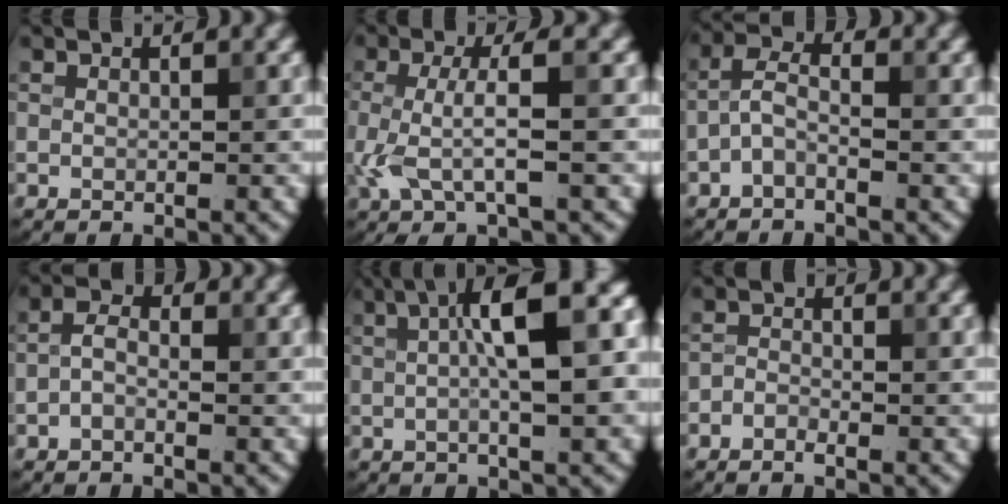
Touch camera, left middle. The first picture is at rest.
{"total": 4.1, "force": [-0.3, 0.8, 4.0], "torque": [-0.086, 0.000, -0.010]}
{"total": 2.2, "force": [-1.1, 0.9, 1.7], "torque": [-0.035, 0.010, -0.030]}
{"total": 1.7, "force": [-0.8, 0.8, 1.2], "torque": [-0.025, 0.005, -0.021]}
{"total": 10.9, "force": [2.3, 3.3, 10.1], "torque": [-0.117, 0.020, 0.027]}
{"total": 1.1, "force": [-0.8, 0.5, 0.5], "torque": [-0.008, 0.003, -0.020]}